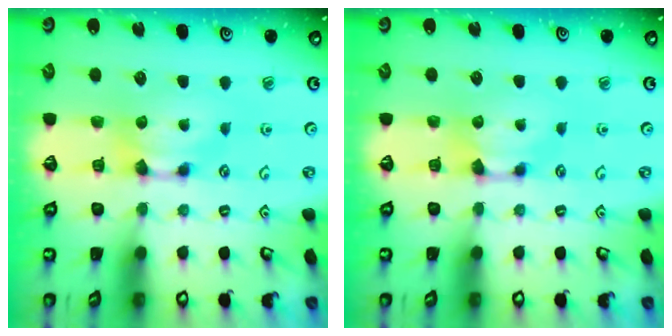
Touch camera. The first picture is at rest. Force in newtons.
{"total": 0.0}